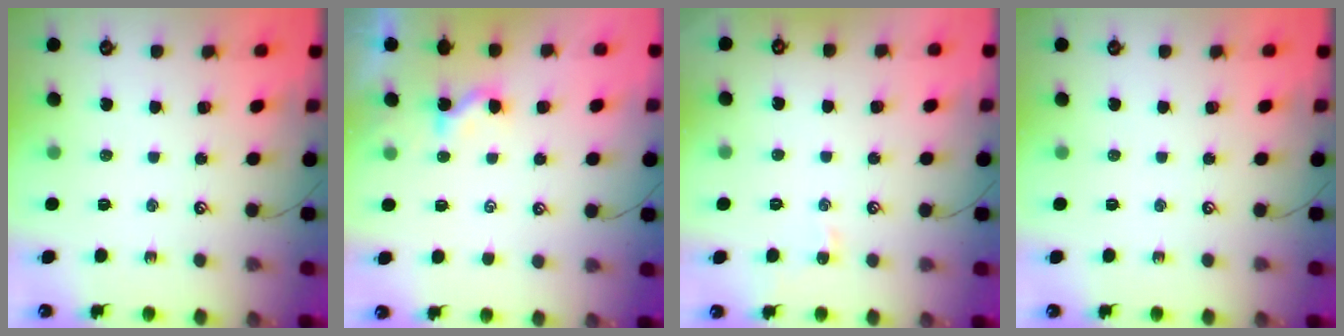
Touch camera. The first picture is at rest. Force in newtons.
{"total": 1.6, "press": 1.6, "slide": 0.2}
{"total": 0.0}
{"total": 0.0}